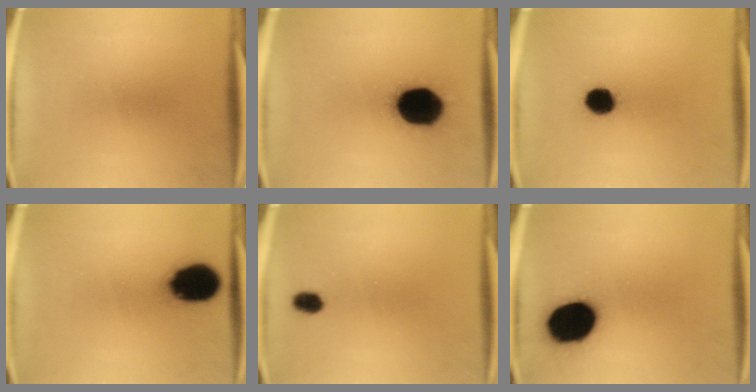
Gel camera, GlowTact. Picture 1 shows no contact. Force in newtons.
{"total": 19.2}
{"total": 7.1}
{"total": 15.4}
{"total": 2.7}
{"total": 17.3}